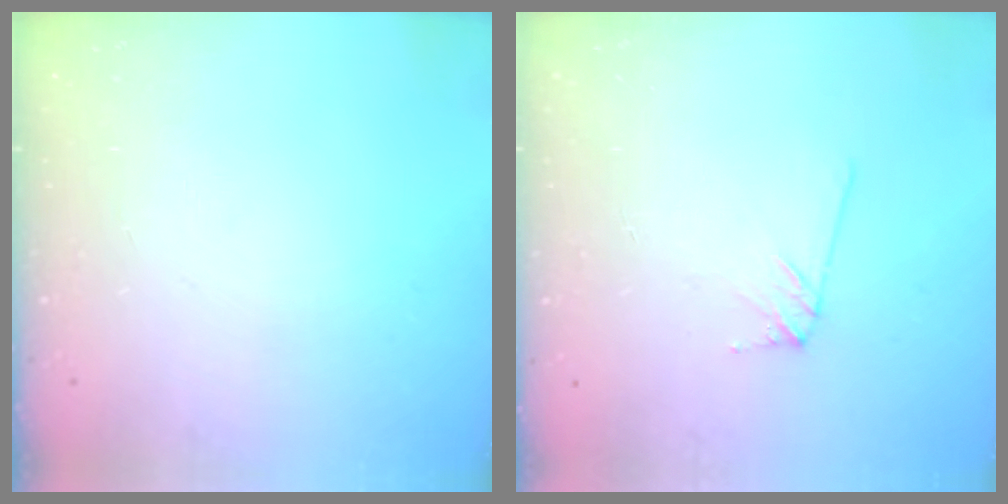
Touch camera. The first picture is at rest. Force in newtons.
{"total": 5.2, "press": 5.2, "slide": 0.6}